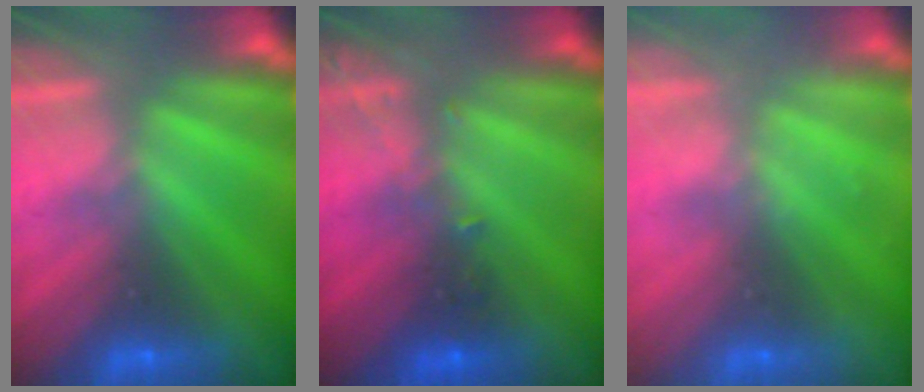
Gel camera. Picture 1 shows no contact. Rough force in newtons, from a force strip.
{"total": 2.8}
{"total": 2.3}